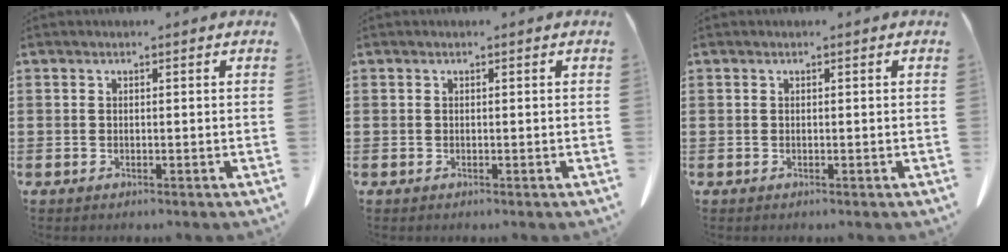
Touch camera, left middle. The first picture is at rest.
{"total": 0.0}
{"total": 0.0}